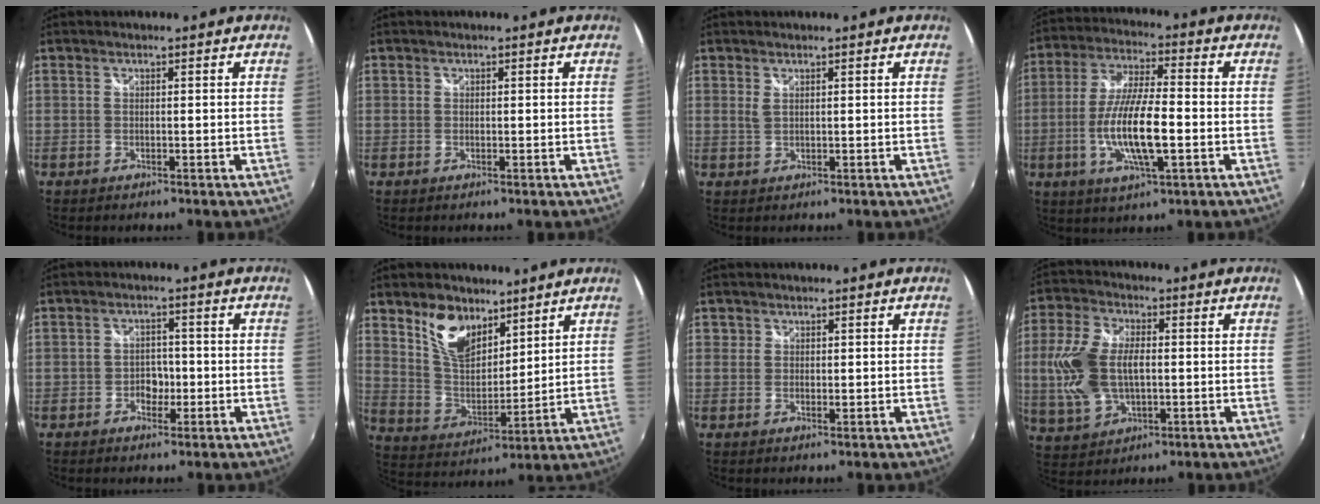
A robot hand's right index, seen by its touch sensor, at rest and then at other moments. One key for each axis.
{"total": 0.0}
{"total": 1.2, "fx": 0.7, "fy": 0.4, "fz": 0.9, "tx": -0.017, "ty": 0.000, "tz": 0.012}
{"total": 13.4, "fx": -3.2, "fy": 3.0, "fz": 12.6, "tx": -0.252, "ty": -0.007, "tz": -0.060}
{"total": 3.5, "fx": -1.3, "fy": 2.7, "fz": 1.9, "tx": -0.031, "ty": 0.006, "tz": -0.020}
{"total": 11.6, "fx": 7.5, "fy": 6.2, "fz": 6.3, "tx": -0.117, "ty": 0.006, "tz": 0.147}
{"total": 1.2, "fx": 0.3, "fy": 1.1, "fz": 0.4, "tx": -0.006, "ty": 0.000, "tz": 0.001}
{"total": 13.4, "fx": -0.2, "fy": 8.0, "fz": 10.7, "tx": -0.232, "ty": 0.007, "tz": 0.004}